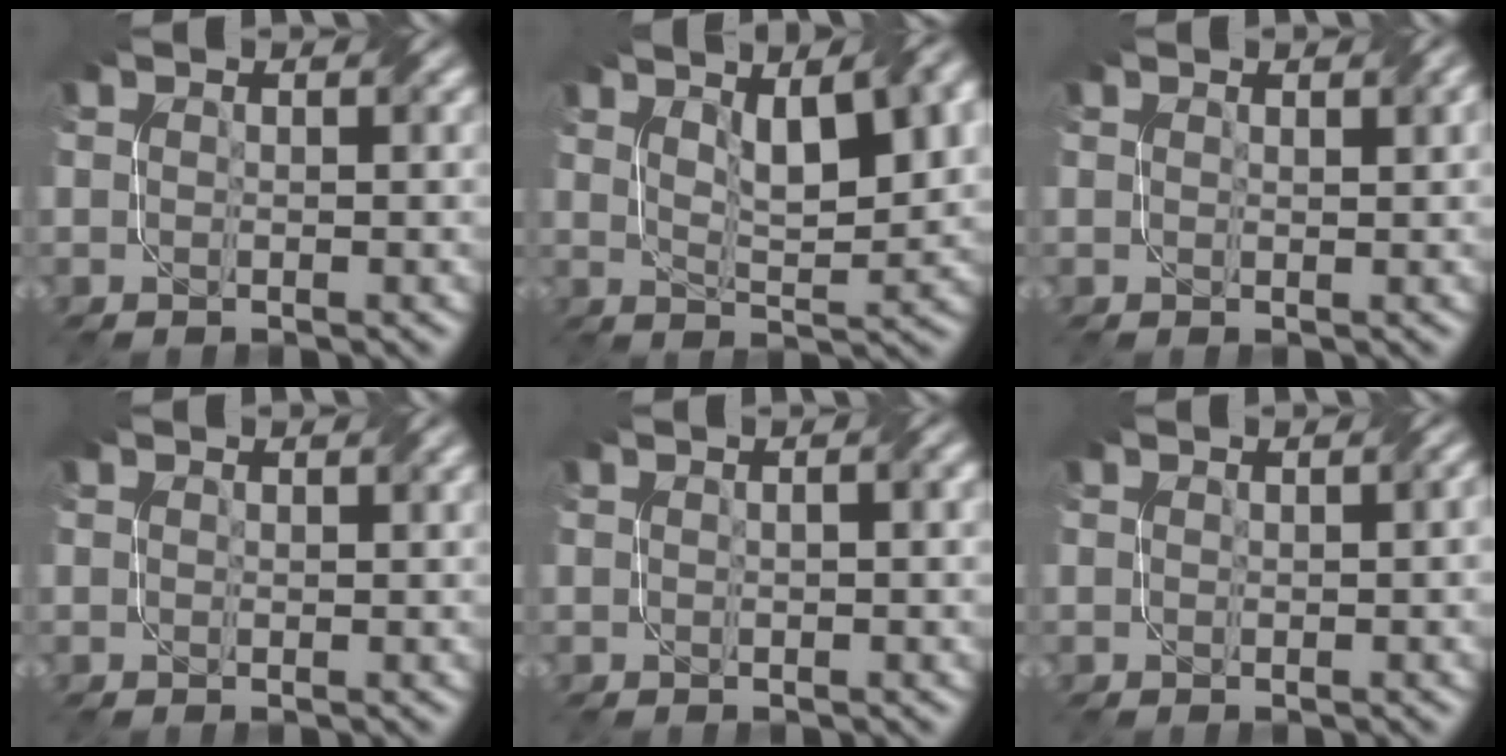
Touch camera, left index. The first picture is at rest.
{"total": 8.7, "force": [3.5, 3.0, 7.4], "torque": [-0.100, 0.012, 0.054]}
{"total": 1.3, "force": [0.8, 0.2, 1.0], "torque": [-0.011, 0.001, 0.014]}
{"total": 0.0}
{"total": 2.2, "force": [0.5, 0.7, 2.1], "torque": [-0.025, 0.004, 0.006]}
{"total": 0.9, "force": [-0.5, -0.1, 0.8], "torque": [-0.005, 0.007, -0.007]}